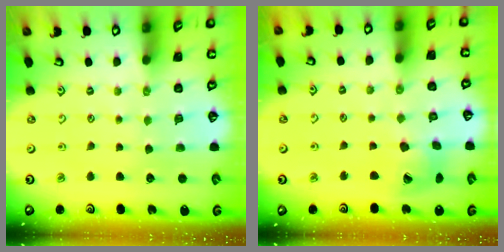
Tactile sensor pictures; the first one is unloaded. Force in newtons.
{"total": 13.5, "press": 13.4, "slide": 1.7}